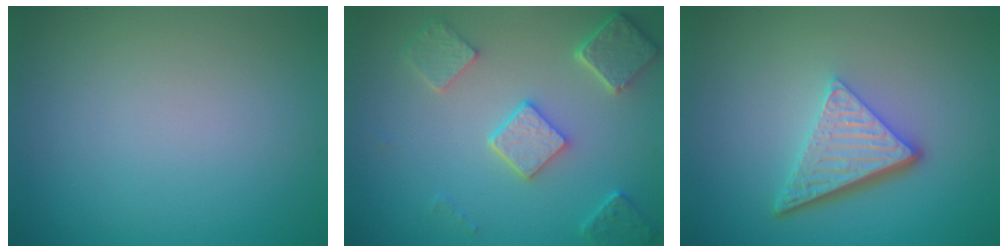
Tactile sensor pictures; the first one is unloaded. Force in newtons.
{"total": 4.9, "press": 3.8, "slide": 3.1}
{"total": 5.1, "press": 3.5, "slide": 3.7}